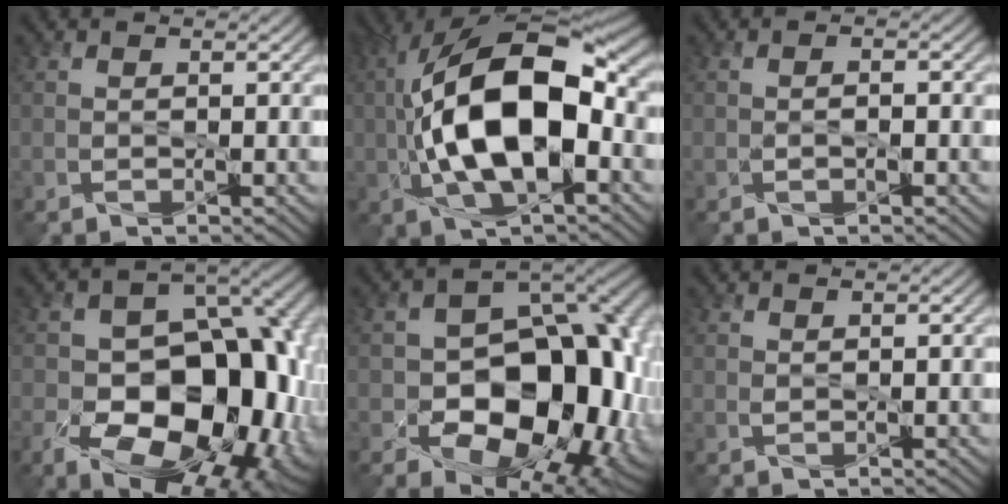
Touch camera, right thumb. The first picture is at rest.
{"total": 16.0, "force": [-1.2, 7.0, 14.3], "torque": [-0.258, 0.037, -0.035]}
{"total": 0.9, "force": [-0.5, -0.1, 0.7], "torque": [-0.002, 0.003, -0.008]}
{"total": 20.1, "force": [-5.8, 13.9, 13.4], "torque": [-0.175, -0.020, -0.084]}
{"total": 18.0, "force": [-4.7, 12.0, 12.7], "torque": [-0.147, -0.019, -0.062]}
{"total": 0.6, "force": [0.5, 0.1, 0.3], "torque": [-0.009, 0.004, 0.010]}